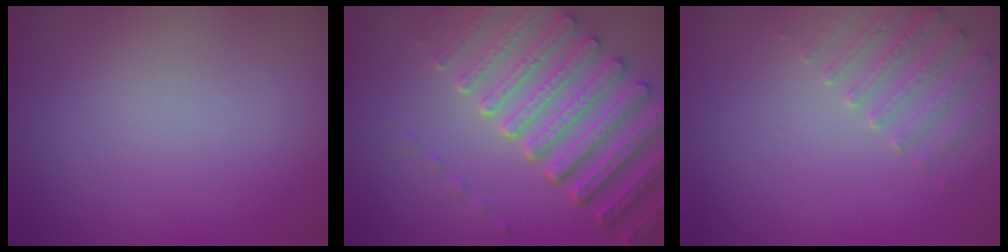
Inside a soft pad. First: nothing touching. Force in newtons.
{"total": 6.1, "press": 5.4, "slide": 2.8}
{"total": 2.6, "press": 2.6, "slide": 0.6}